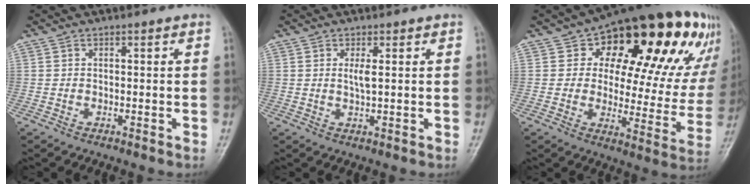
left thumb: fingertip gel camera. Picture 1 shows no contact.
{"total": 2.0, "force": [0.6, 0.5, 1.9], "torque": [-0.039, -0.005, 0.012]}
{"total": 26.7, "force": [13.0, 13.8, 18.8], "torque": [-0.203, -0.006, 0.177]}